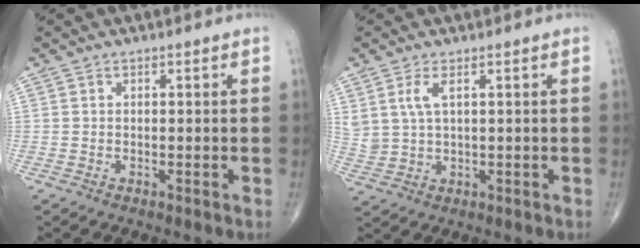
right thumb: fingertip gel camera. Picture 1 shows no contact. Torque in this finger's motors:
{"motor_torque": [0.02, 0.02, 0.17, 0.17, 0.03]}